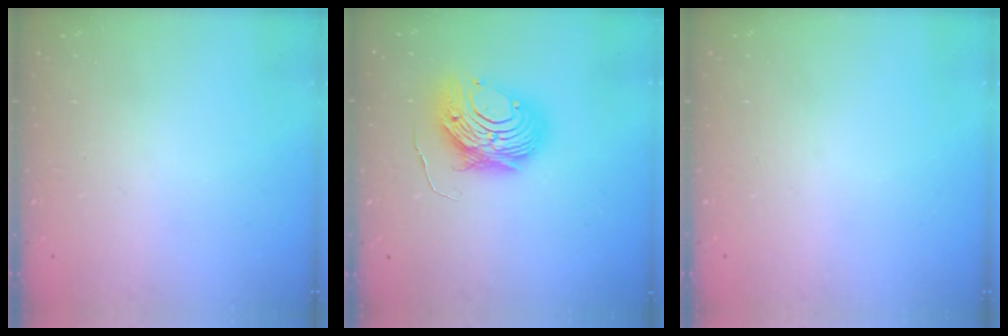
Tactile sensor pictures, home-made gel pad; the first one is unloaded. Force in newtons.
{"total": 10.5, "press": 10.5, "slide": 1.0}
{"total": 0.0}